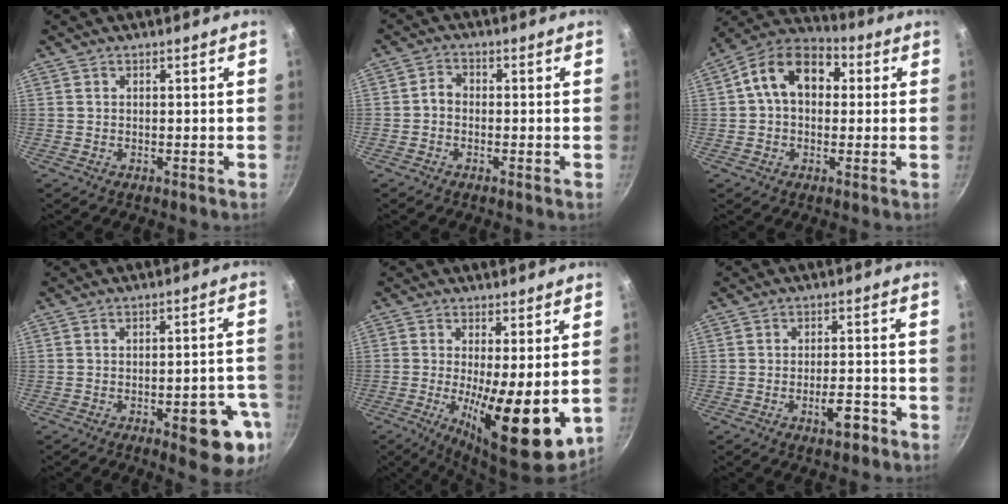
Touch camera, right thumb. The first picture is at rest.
{"total": 2.5, "force": [-0.8, 1.9, 1.4], "torque": [-0.023, 0.017, -0.023]}
{"total": 13.2, "force": [2.4, 9.3, 9.0], "torque": [-0.115, 0.029, 0.016]}
{"total": 12.2, "force": [-5.2, 4.2, 10.1], "torque": [-0.085, 0.028, -0.061]}
{"total": 14.3, "force": [-1.7, 4.1, 13.6], "torque": [-0.207, -0.016, -0.018]}
{"total": 5.2, "force": [-2.9, 1.9, 3.8], "torque": [-0.041, 0.021, -0.041]}